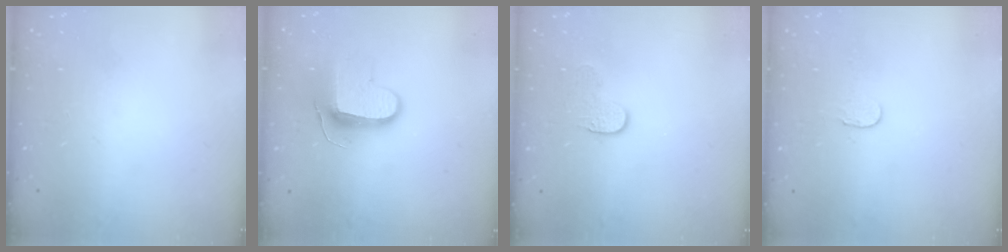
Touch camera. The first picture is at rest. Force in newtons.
{"total": 10.0, "press": 10.0, "slide": 1.1}
{"total": 5.8, "press": 5.8, "slide": 0.5}
{"total": 2.3, "press": 2.3, "slide": 0.2}